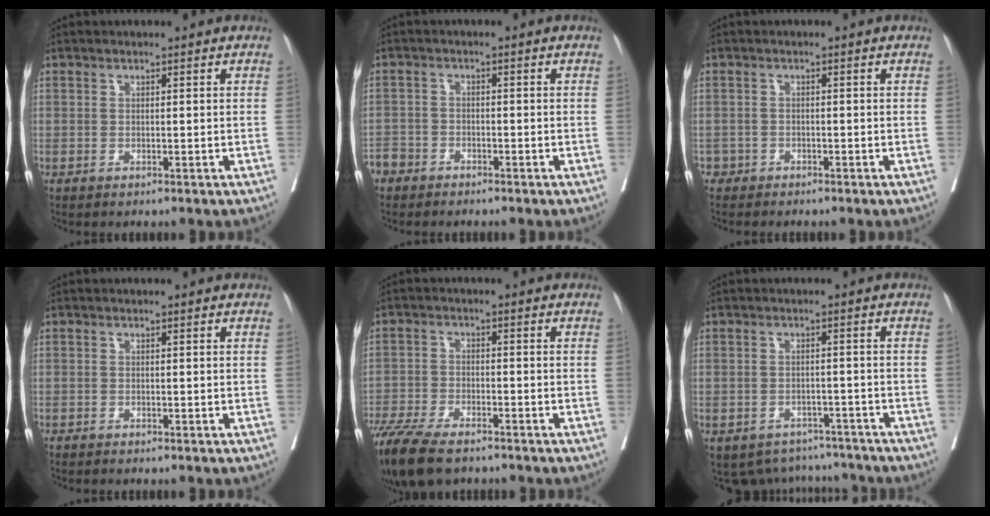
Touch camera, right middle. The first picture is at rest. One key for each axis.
{"total": 3.6, "fx": -3.0, "fy": 1.9, "fz": 0.1, "tx": -0.003, "ty": 0.004, "tz": -0.061}
{"total": 1.3, "fx": -1.1, "fy": 0.7, "fz": -0.3, "tx": -0.003, "ty": 0.002, "tz": -0.021}
{"total": 0.5, "fx": -0.5, "fy": -0.1, "fz": 0.0, "tx": -0.002, "ty": -0.001, "tz": -0.013}
{"total": 11.2, "fx": -8.8, "fy": 3.0, "fz": 6.2, "tx": -0.108, "ty": -0.023, "tz": -0.150}
{"total": 8.1, "fx": -7.3, "fy": 3.4, "fz": 0.0, "tx": 0.008, "ty": 0.023, "tz": -0.091}